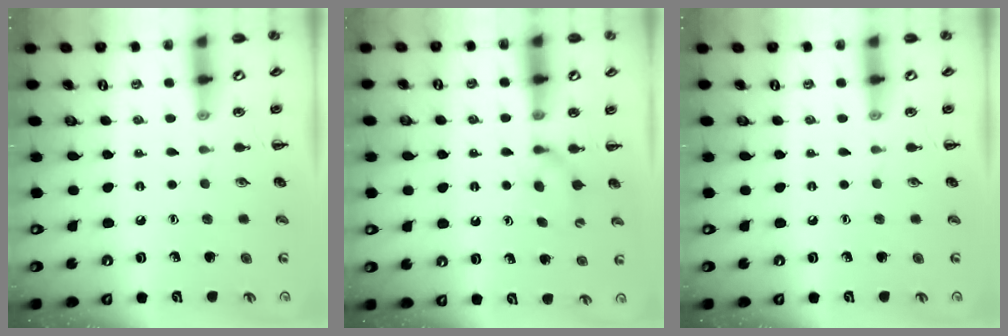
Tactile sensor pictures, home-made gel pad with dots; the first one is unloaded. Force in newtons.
{"total": 4.9, "press": 4.7, "slide": 1.4}
{"total": 0.0}